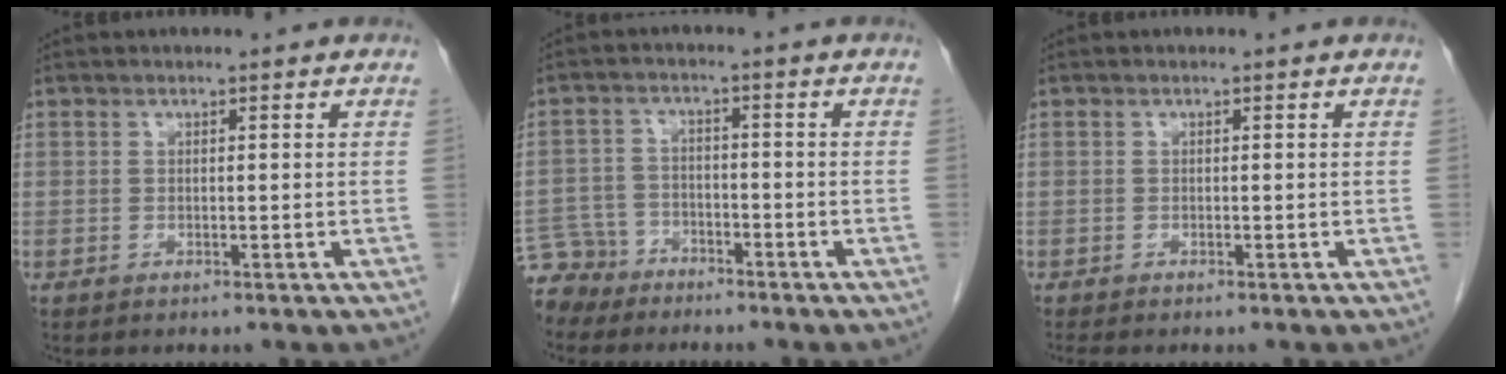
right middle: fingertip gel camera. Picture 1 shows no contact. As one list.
[{"total": 6.1, "force": [-5.7, 2.2, -0.3], "torque": [0.004, -0.003, -0.111]}, {"total": 1.2, "force": [-1.1, 0.1, 0.5], "torque": [-0.006, -0.001, -0.013]}]